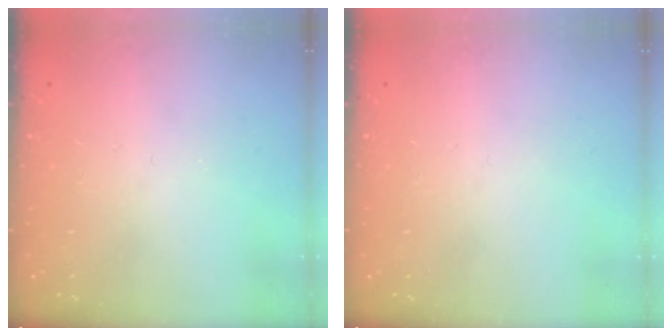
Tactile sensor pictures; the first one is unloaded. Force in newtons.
{"total": 0.0}